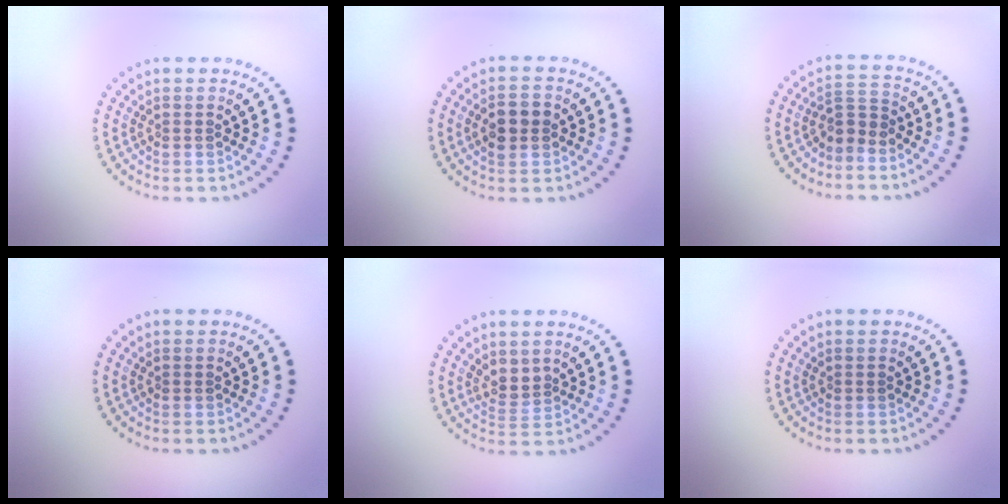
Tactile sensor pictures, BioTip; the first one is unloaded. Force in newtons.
{"total": 3.3, "press": 3.3, "slide": 0.2}
{"total": 2.3, "press": 1.5, "slide": 1.7}
{"total": 0.0}
{"total": 1.9, "press": 1.6, "slide": 1.1}
{"total": 0.0}